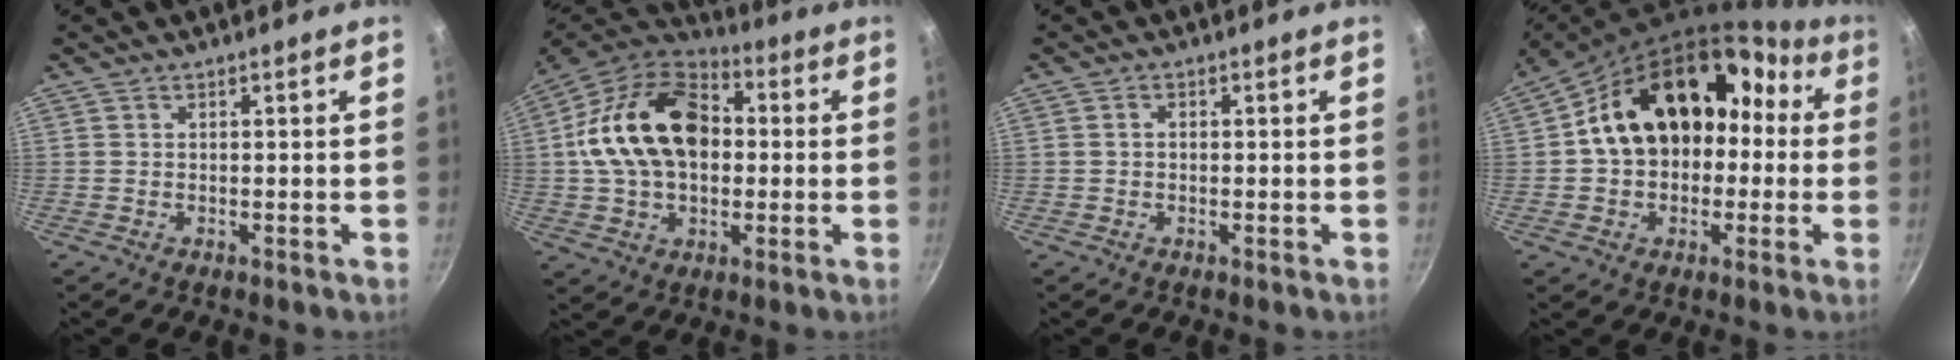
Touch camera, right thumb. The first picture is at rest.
{"total": 21.8, "force": [1.8, 15.0, 15.6], "torque": [-0.255, 0.035, 0.020]}
{"total": 1.1, "force": [0.0, 0.8, 0.7], "torque": [-0.011, 0.005, -0.001]}
{"total": 22.1, "force": [2.2, 16.4, 14.7], "torque": [-0.210, 0.072, 0.035]}